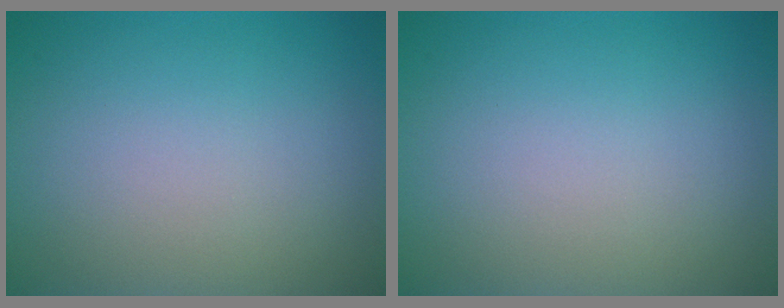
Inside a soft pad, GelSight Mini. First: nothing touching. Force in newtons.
{"total": 0.0}